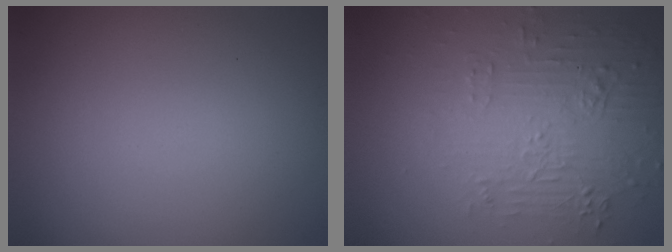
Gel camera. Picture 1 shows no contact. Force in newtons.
{"total": 4.6, "press": 3.2, "slide": 3.2}